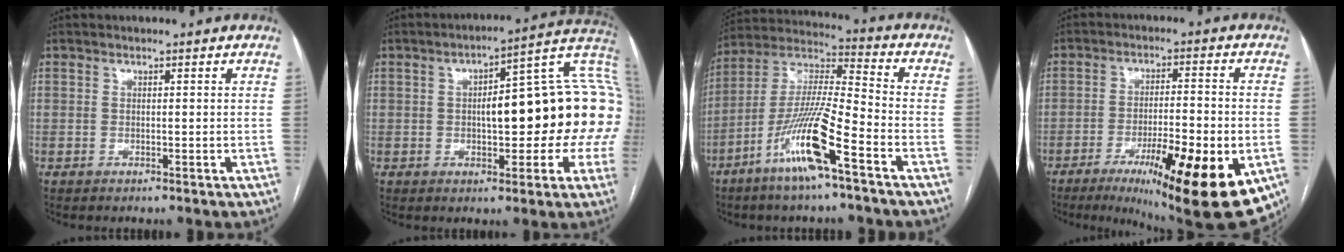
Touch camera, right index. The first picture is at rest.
{"total": 20.5, "force": [1.6, 5.8, 19.5], "torque": [-0.225, 0.055, 0.027]}
{"total": 14.9, "force": [-7.5, 0.7, 12.8], "torque": [-0.259, -0.013, -0.146]}
{"total": 19.7, "force": [-8.7, 3.3, 17.4], "torque": [-0.191, -0.024, -0.121]}